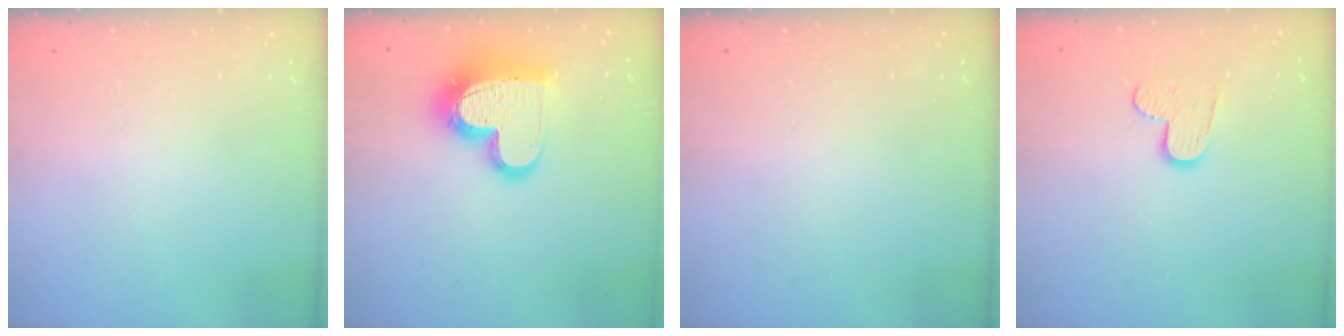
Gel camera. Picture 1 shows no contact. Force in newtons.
{"total": 17.3, "press": 17.3, "slide": 1.4}
{"total": 0.0}
{"total": 8.1, "press": 8.0, "slide": 0.5}